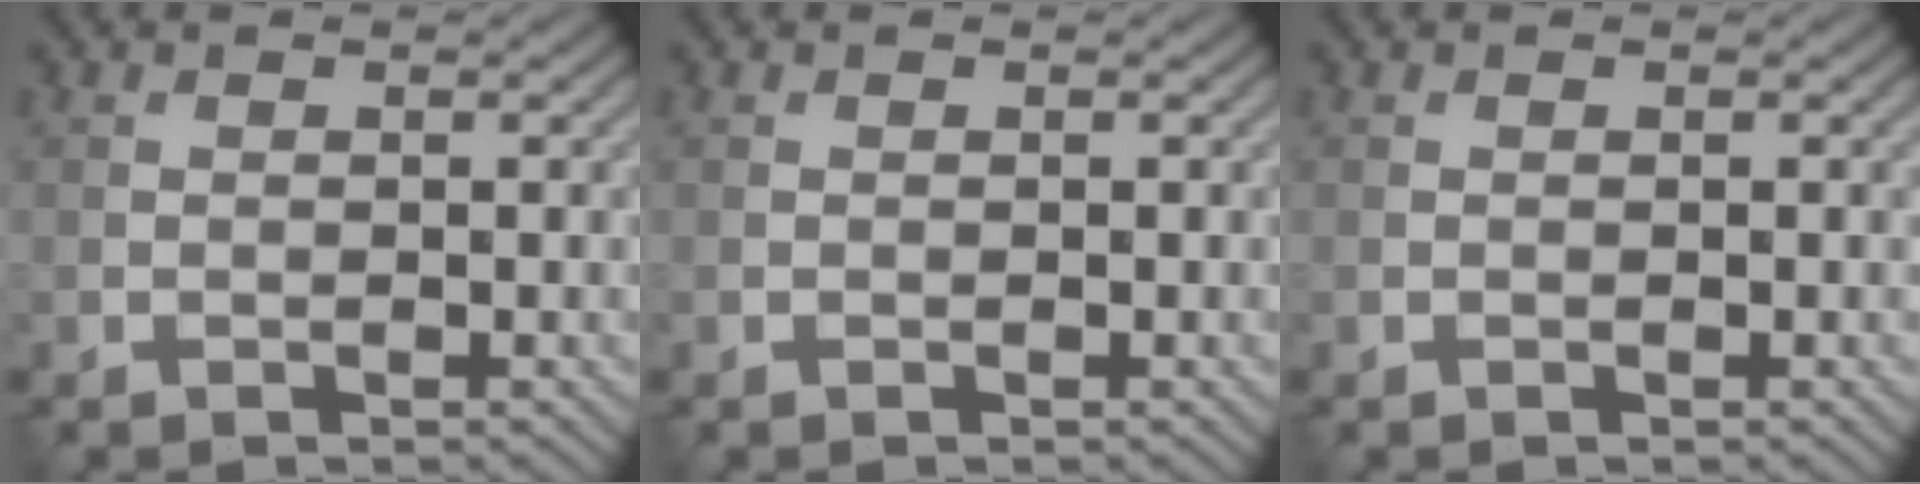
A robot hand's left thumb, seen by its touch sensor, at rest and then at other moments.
{"total": 0.0}
{"total": 0.0}